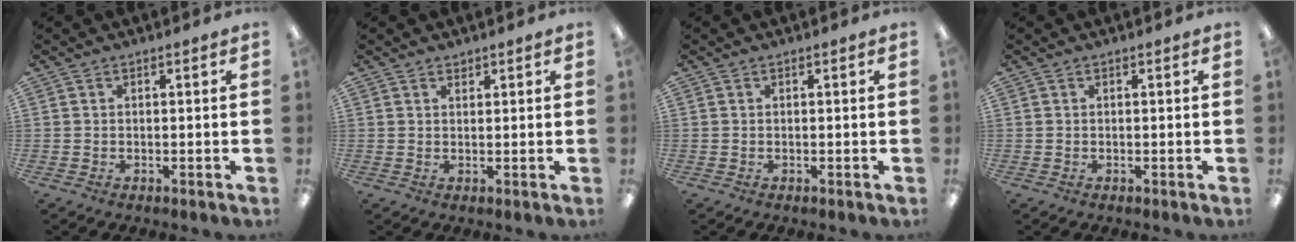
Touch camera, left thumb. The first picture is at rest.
{"total": 1.0, "force": [0.9, 0.3, 0.0], "torque": [-0.002, -0.001, 0.018]}
{"total": 0.0}
{"total": 0.0}